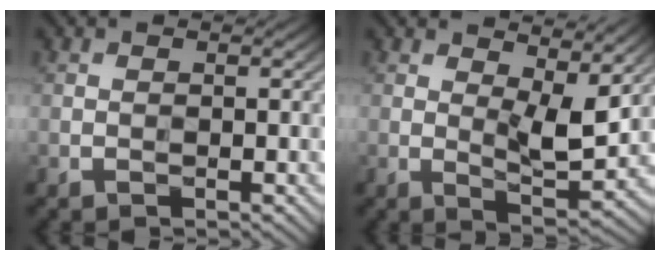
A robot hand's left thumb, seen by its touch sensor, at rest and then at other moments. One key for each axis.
{"total": 7.2, "fx": 3.3, "fy": 2.6, "fz": 5.8, "tx": -0.099, "ty": -0.008, "tz": 0.057}